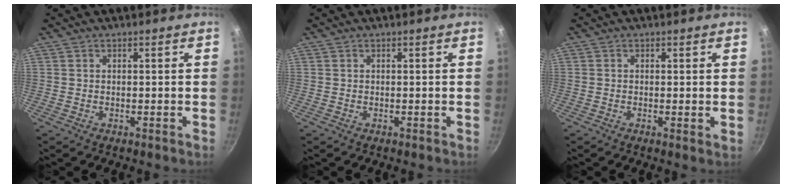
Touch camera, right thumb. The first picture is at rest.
{"total": 0.0}
{"total": 0.9, "force": [0.1, 0.2, 0.9], "torque": [-0.013, -0.004, -0.003]}